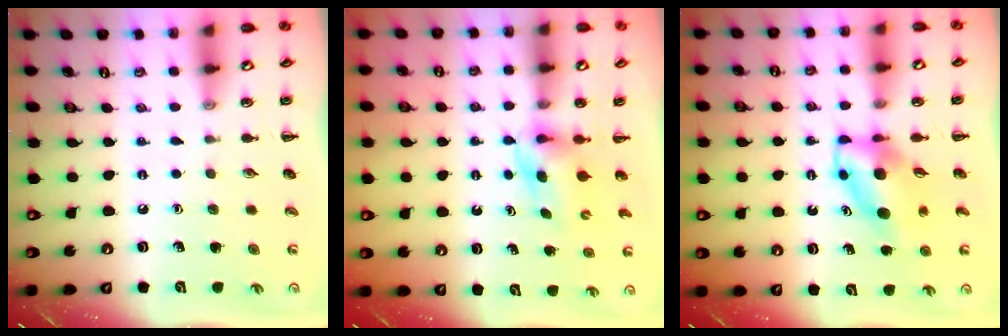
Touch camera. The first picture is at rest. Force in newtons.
{"total": 4.0, "press": 3.9, "slide": 0.7}
{"total": 6.1, "press": 5.9, "slide": 1.6}